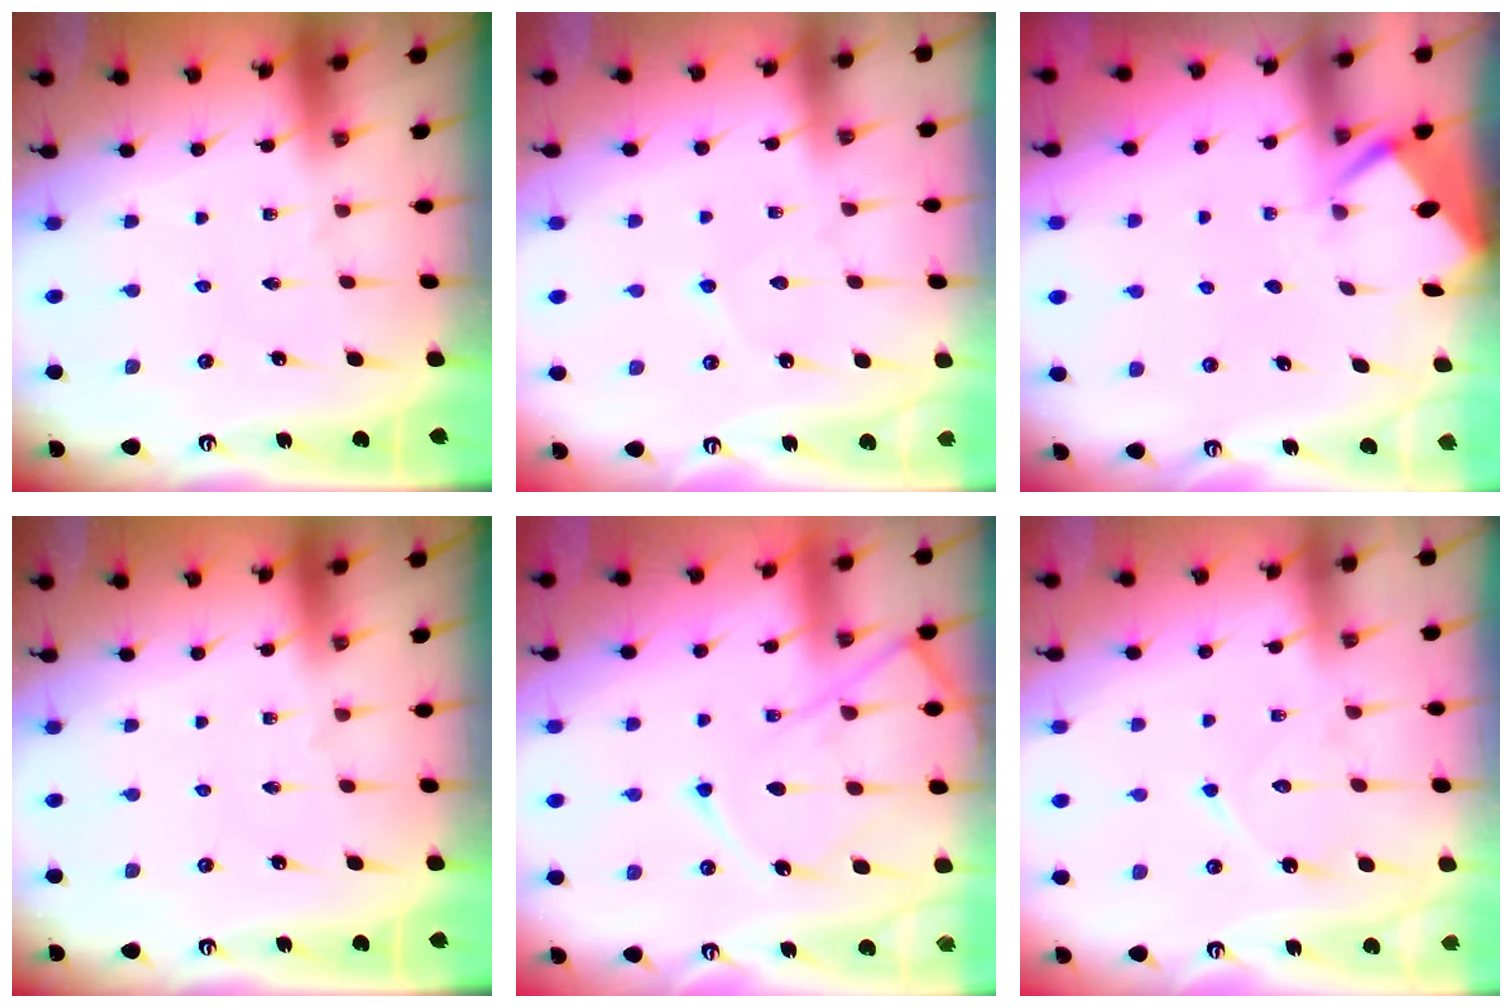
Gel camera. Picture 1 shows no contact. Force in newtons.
{"total": 3.6, "press": 3.5, "slide": 0.4}
{"total": 2.6, "press": 2.6, "slide": 0.4}
{"total": 0.0}
{"total": 12.8, "press": 12.8, "slide": 1.3}
{"total": 8.4, "press": 8.4, "slide": 0.7}